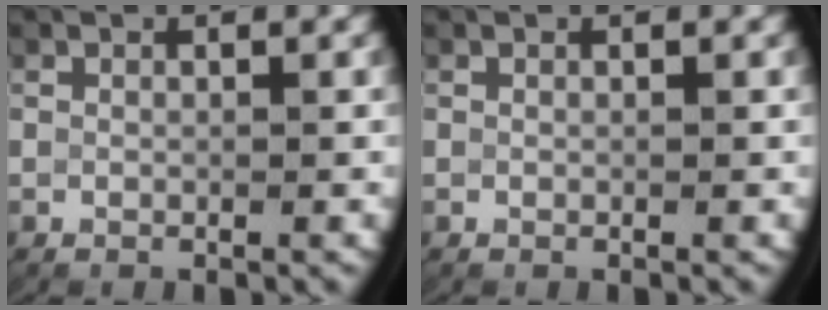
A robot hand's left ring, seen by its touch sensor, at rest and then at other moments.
{"total": 0.0}